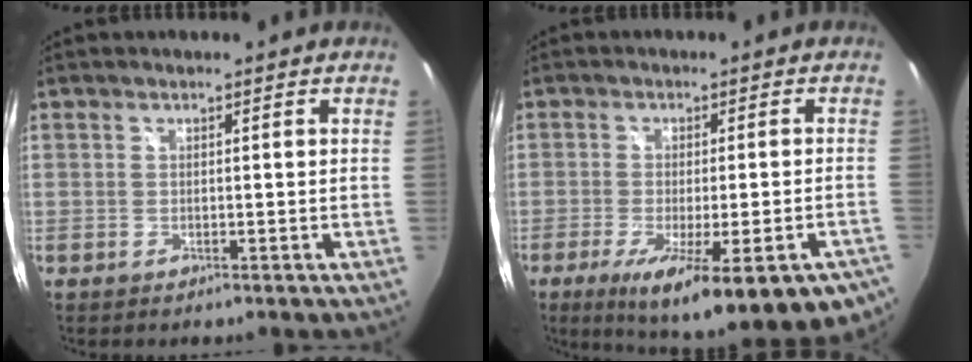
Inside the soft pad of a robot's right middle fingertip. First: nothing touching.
{"total": 20.7, "force": [-13.2, 4.8, 15.2], "torque": [-0.225, -0.062, -0.177]}